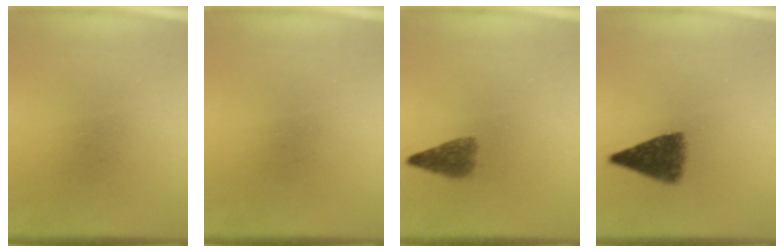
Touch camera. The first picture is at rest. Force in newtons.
{"total": 0.0}
{"total": 3.3}
{"total": 6.4}